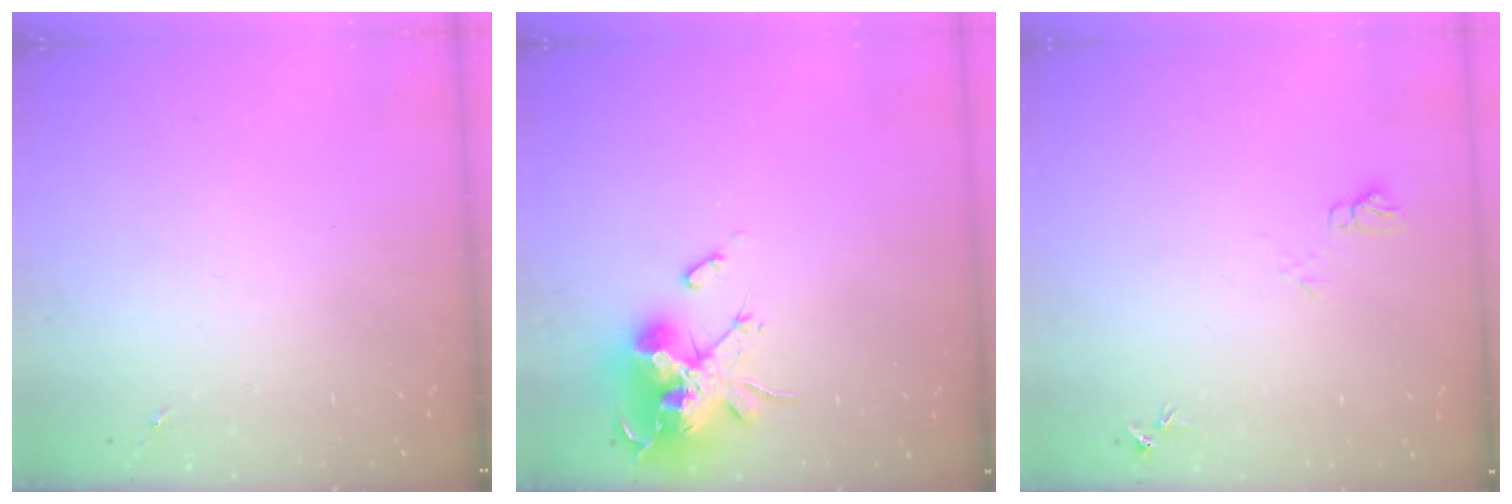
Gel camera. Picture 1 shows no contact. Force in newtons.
{"total": 18.5, "press": 18.5, "slide": 0.1}
{"total": 6.3, "press": 6.3, "slide": 0.7}